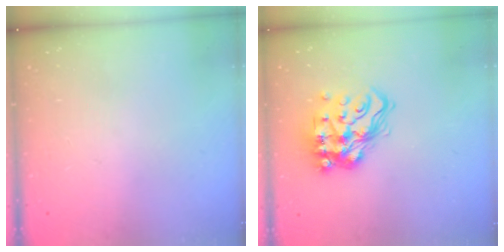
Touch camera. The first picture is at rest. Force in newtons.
{"total": 15.8, "press": 15.7, "slide": 1.1}